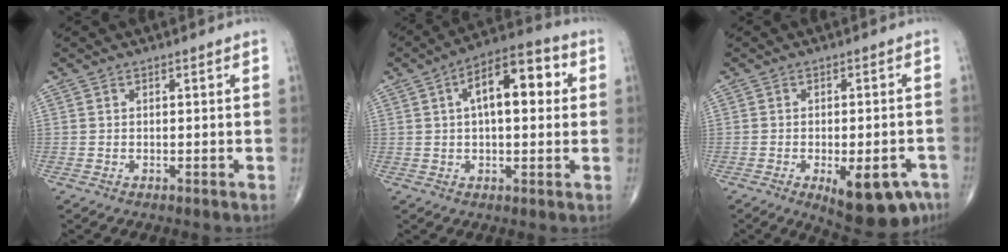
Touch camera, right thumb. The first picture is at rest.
{"total": 12.9, "force": [2.9, 6.0, 11.1], "torque": [-0.155, 0.025, 0.036]}
{"total": 12.1, "force": [-5.8, 5.0, 9.4], "torque": [-0.102, 0.012, -0.067]}